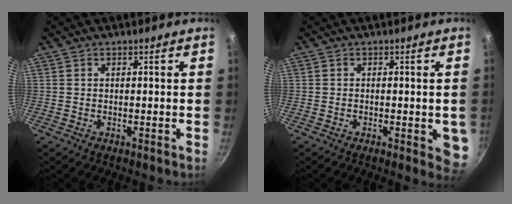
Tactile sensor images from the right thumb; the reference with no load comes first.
{"total": 5.1, "force": [-1.1, 2.2, 4.5], "torque": [-0.033, -0.001, -0.014]}